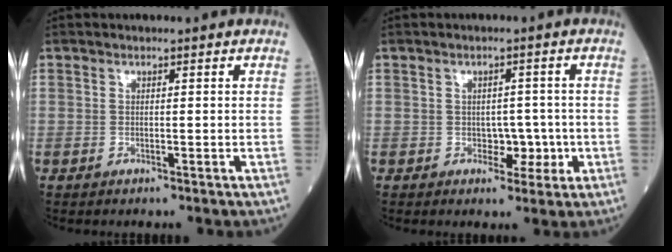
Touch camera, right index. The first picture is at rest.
{"total": 3.4, "force": [-0.6, 2.4, 2.3], "torque": [-0.018, 0.008, -0.005]}